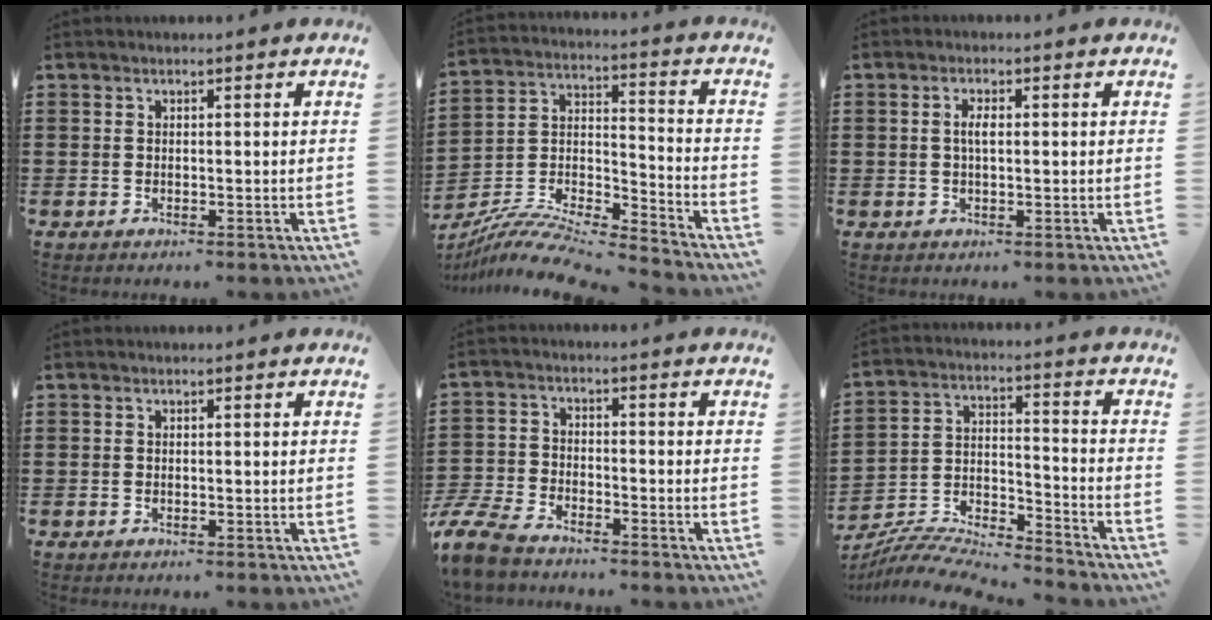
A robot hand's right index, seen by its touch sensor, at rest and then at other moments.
{"total": 9.9, "force": [-9.2, 1.2, 3.5], "torque": [-0.073, 0.006, -0.185]}
{"total": 2.3, "force": [0.2, 0.7, 2.1], "torque": [-0.042, 0.002, 0.001]}
{"total": 0.0}
{"total": 6.3, "force": [-5.8, 1.4, 2.1], "torque": [-0.077, -0.002, -0.123]}
{"total": 7.4, "force": [-7.1, 0.7, 1.7], "torque": [-0.045, -0.009, -0.146]}